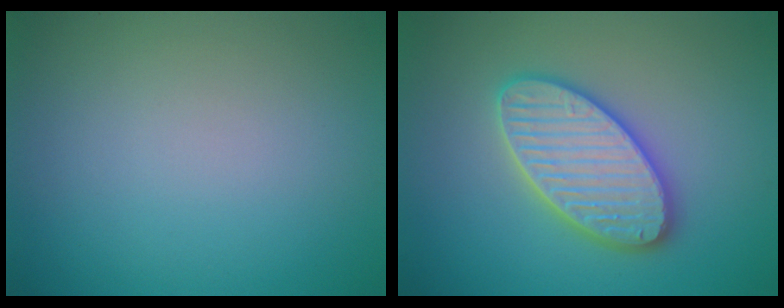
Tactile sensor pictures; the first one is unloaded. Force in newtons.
{"total": 5.6, "press": 5.5, "slide": 0.6}